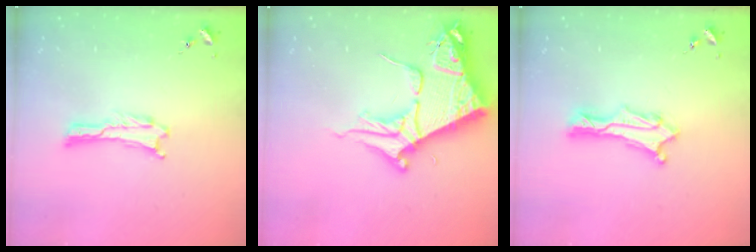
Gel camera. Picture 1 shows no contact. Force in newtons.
{"total": 10.7, "press": 10.7, "slide": 1.2}
{"total": 1.5, "press": 1.5, "slide": 0.1}